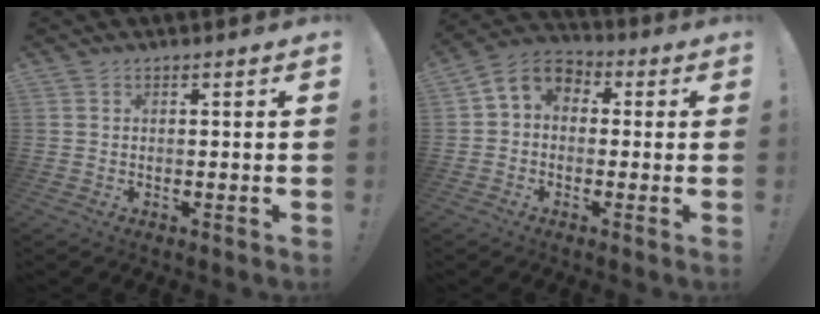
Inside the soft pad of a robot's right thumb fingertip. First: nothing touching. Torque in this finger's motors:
{"motor_torque": [0.86, 0.89, 0.10, -0.20, 0.05]}